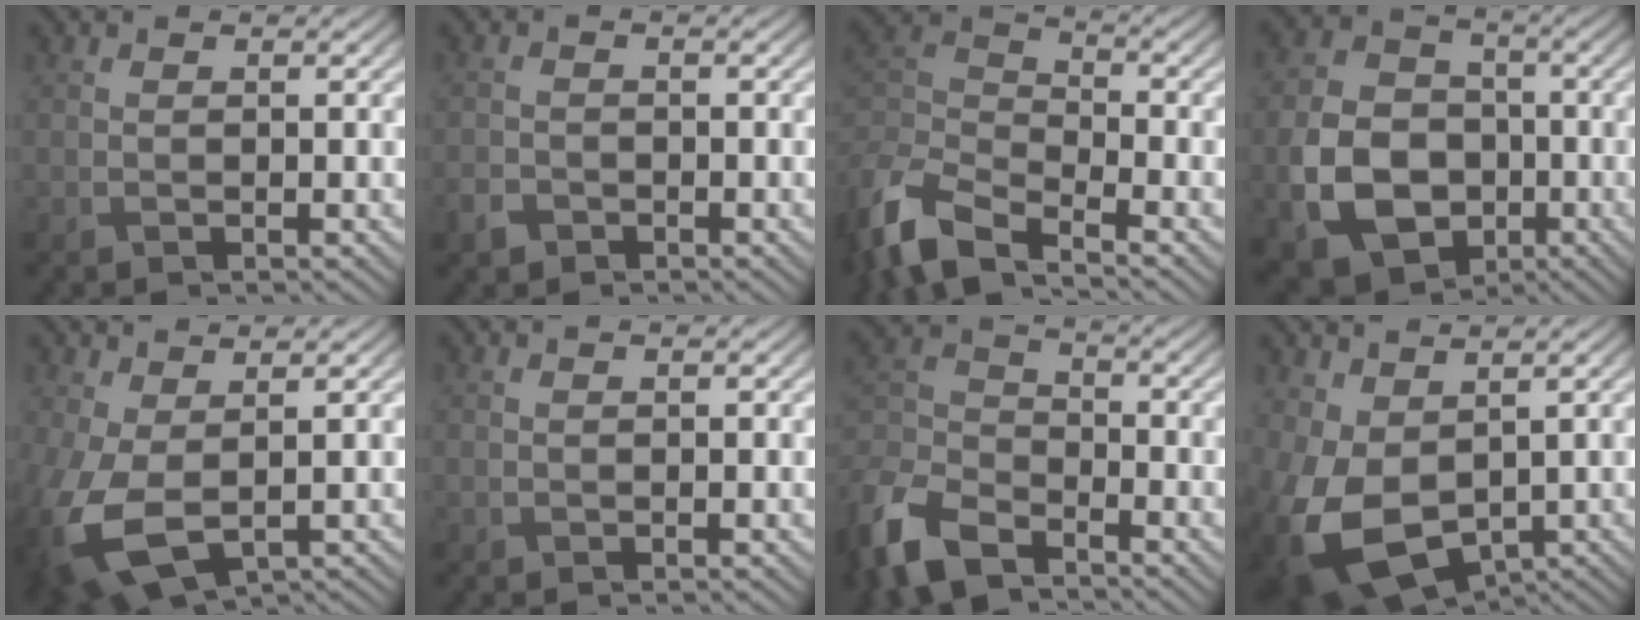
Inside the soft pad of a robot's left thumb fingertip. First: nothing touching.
{"total": 2.1, "force": [-1.5, 1.3, 0.6], "torque": [-0.017, -0.005, -0.036]}
{"total": 9.4, "force": [-6.9, 3.4, 5.4], "torque": [-0.126, -0.012, -0.149]}
{"total": 11.9, "force": [-3.8, 9.1, 6.7], "torque": [-0.158, -0.023, -0.083]}
{"total": 8.9, "force": [-1.5, 5.2, 7.0], "torque": [-0.204, -0.028, -0.013]}
{"total": 0.0}
{"total": 10.9, "force": [-8.3, 4.9, 5.2], "torque": [-0.135, -0.018, -0.179]}
{"total": 12.9, "force": [-1.1, 8.7, 9.5], "torque": [-0.237, -0.047, 0.003]}